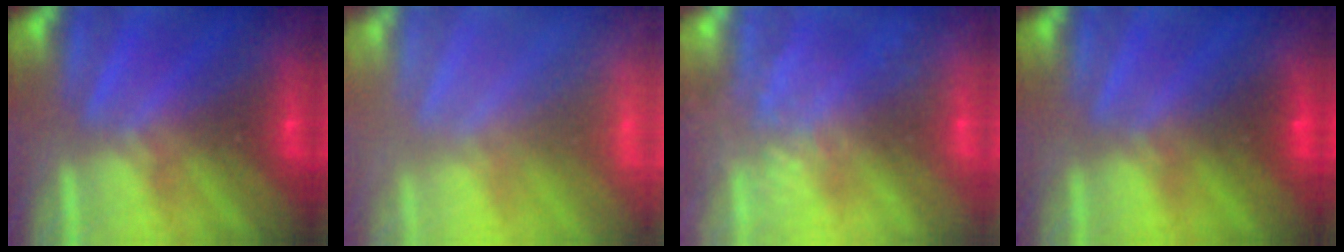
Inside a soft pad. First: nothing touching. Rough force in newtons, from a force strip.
{"total": 8.1}
{"total": 7.7}
{"total": 2.4}